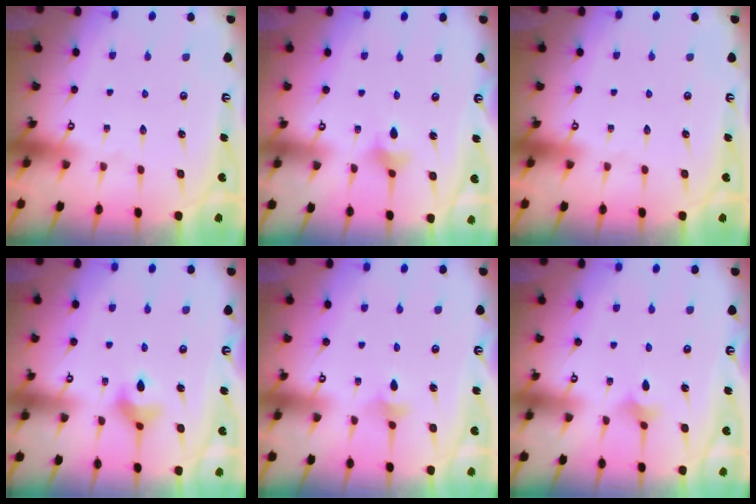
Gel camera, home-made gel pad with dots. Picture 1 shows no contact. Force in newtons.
{"total": 3.6, "press": 3.6, "slide": 0.6}
{"total": 0.0}
{"total": 7.1, "press": 6.8, "slide": 2.0}
{"total": 2.6, "press": 2.5, "slide": 0.5}
{"total": 1.9, "press": 1.8, "slide": 0.5}